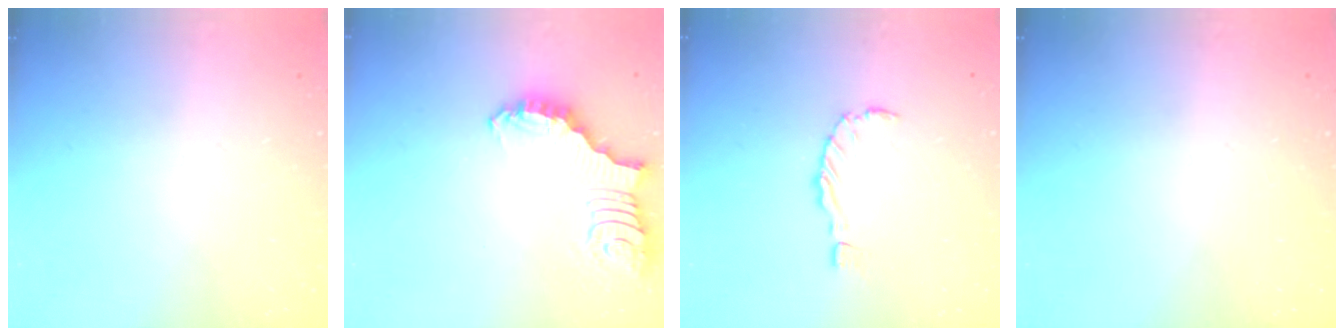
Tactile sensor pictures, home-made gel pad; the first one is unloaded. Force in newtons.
{"total": 2.6, "press": 2.5, "slide": 0.5}
{"total": 0.0}
{"total": 0.0}